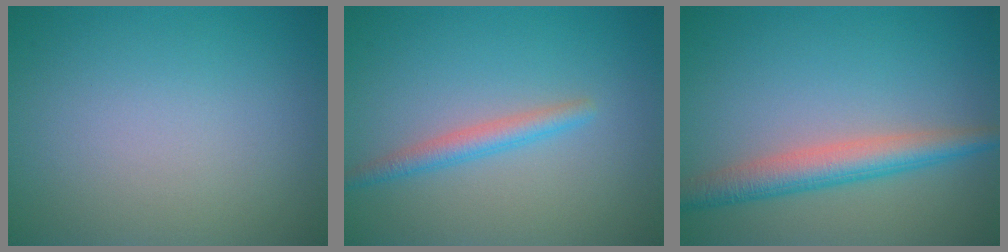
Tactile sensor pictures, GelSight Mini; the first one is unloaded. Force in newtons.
{"total": 2.1, "press": 2.1, "slide": 0.1}
{"total": 4.2, "press": 4.2, "slide": 0.1}